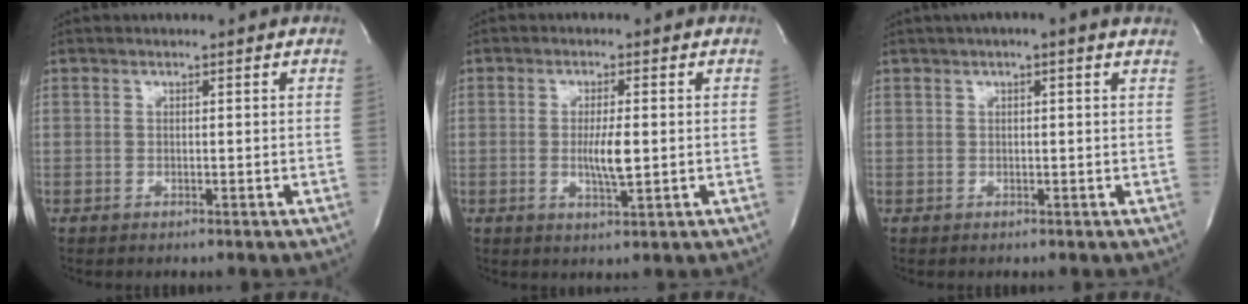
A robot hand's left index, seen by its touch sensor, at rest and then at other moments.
{"total": 4.4, "force": [-0.4, 0.7, 4.4], "torque": [-0.083, -0.006, -0.005]}
{"total": 3.4, "force": [1.9, 0.3, 2.8], "torque": [-0.042, 0.020, 0.020]}